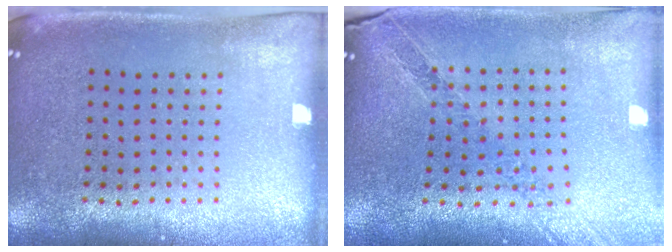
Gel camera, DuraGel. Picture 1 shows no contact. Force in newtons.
{"total": 1.1, "press": 1.1, "slide": 0.2}